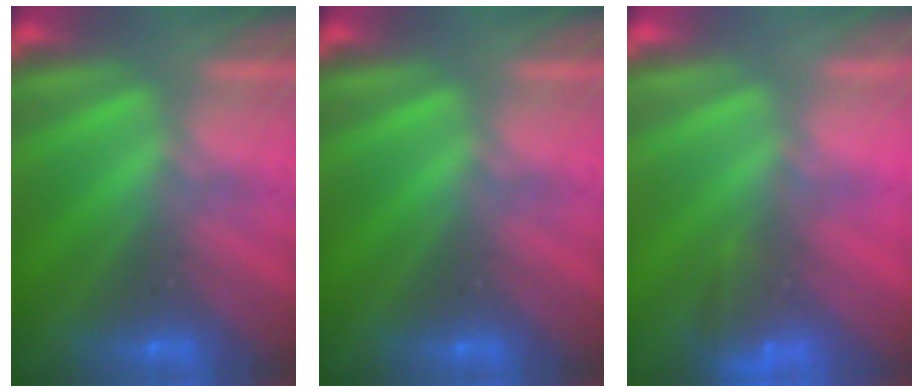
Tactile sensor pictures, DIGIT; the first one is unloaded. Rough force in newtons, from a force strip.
{"total": 0.0}
{"total": 4.6}